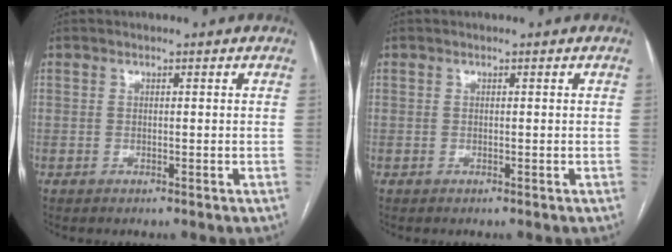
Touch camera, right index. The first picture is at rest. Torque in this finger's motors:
{"motor_torque": [-0.01, 0.00, 0.00, 0.00]}